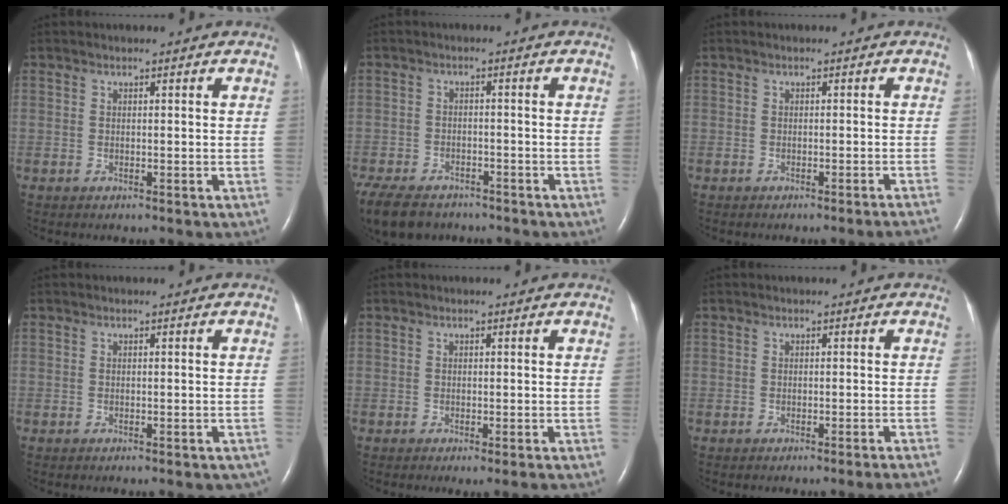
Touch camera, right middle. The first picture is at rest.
{"total": 13.4, "force": [-9.7, 7.0, 5.9], "torque": [-0.155, -0.027, -0.141]}
{"total": 2.8, "force": [-2.3, -1.0, 1.2], "torque": [-0.009, 0.005, -0.027]}
{"total": 3.2, "force": [-2.8, 0.7, 1.3], "torque": [-0.006, -0.004, -0.028]}
{"total": 1.5, "force": [-1.2, -0.5, 0.9], "torque": [-0.011, 0.000, -0.014]}
{"total": 2.6, "force": [-2.0, -1.1, 1.2], "torque": [-0.010, 0.005, -0.025]}